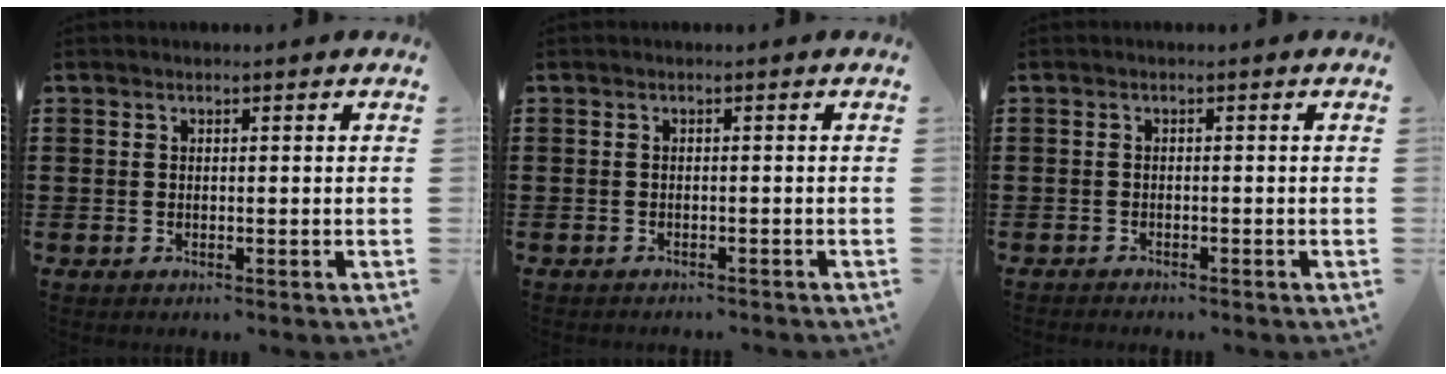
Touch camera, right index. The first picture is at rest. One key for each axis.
{"total": 0.8, "fx": -0.8, "fy": 0.0, "fz": 0.1, "tx": -0.004, "ty": -0.002, "tz": -0.016}
{"total": 0.9, "fx": -0.9, "fy": 0.1, "fz": 0.0, "tx": -0.001, "ty": 0.000, "tz": -0.020}